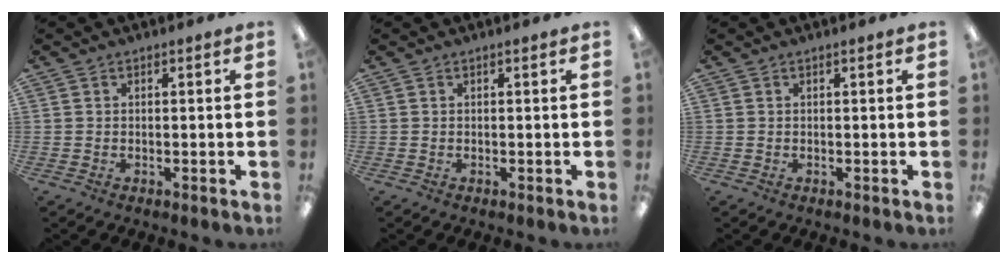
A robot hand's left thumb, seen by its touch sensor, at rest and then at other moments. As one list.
[{"total": 0.0}, {"total": 0.0}]